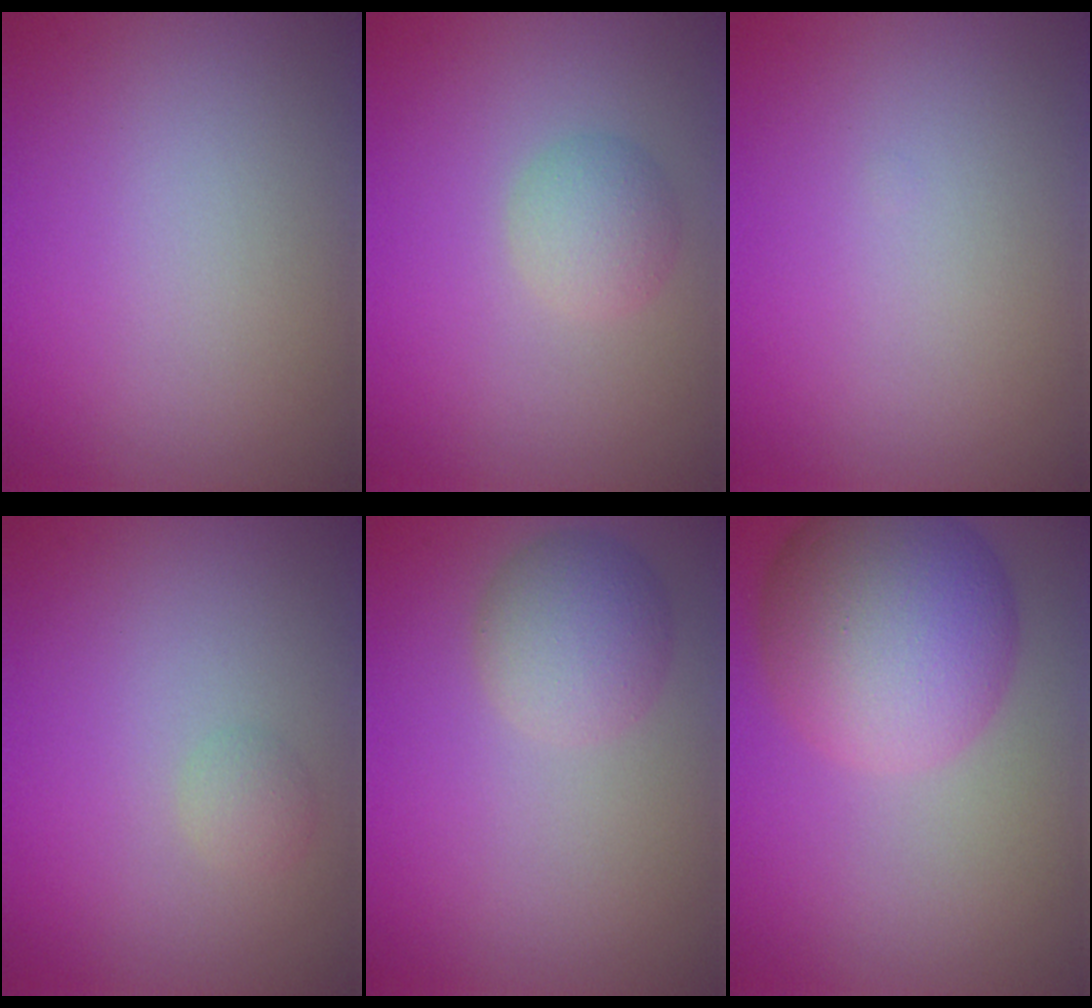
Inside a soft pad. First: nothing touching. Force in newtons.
{"total": 2.3, "press": 2.3, "slide": 0.1}
{"total": 0.0}
{"total": 1.1, "press": 1.1, "slide": 0.1}
{"total": 2.8, "press": 2.8, "slide": 0.3}
{"total": 9.9, "press": 9.8, "slide": 0.5}